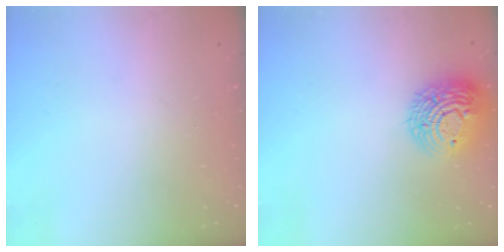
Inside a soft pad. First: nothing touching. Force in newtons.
{"total": 14.1, "press": 14.1, "slide": 1.0}